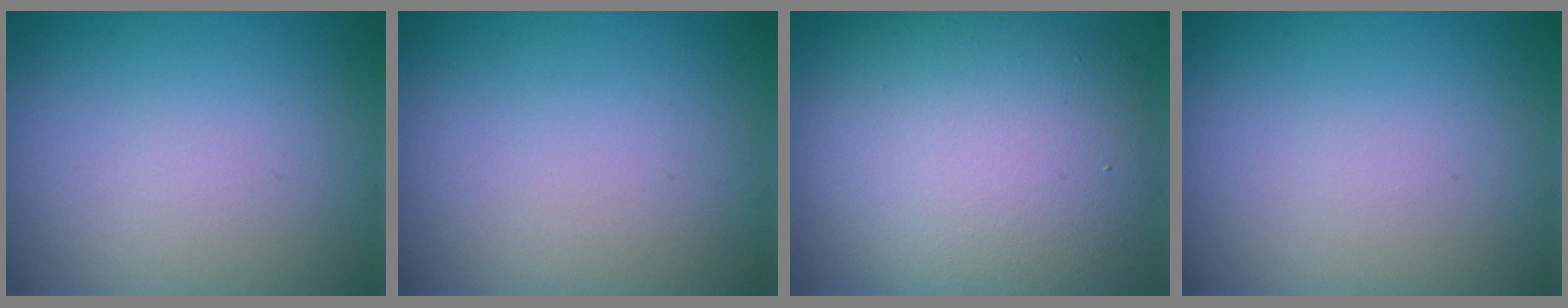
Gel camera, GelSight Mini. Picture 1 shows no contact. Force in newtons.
{"total": 0.0}
{"total": 10.7, "press": 10.7, "slide": 0.7}
{"total": 0.0}